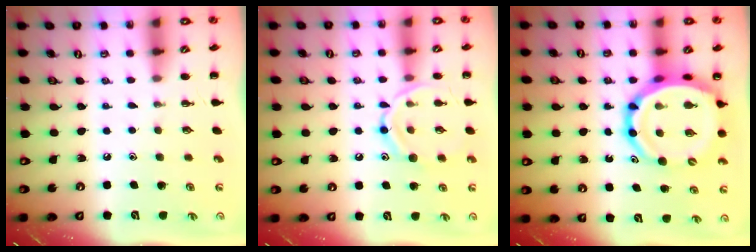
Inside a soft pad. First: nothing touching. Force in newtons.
{"total": 13.0, "press": 13.0, "slide": 0.8}
{"total": 17.3, "press": 16.7, "slide": 4.6}